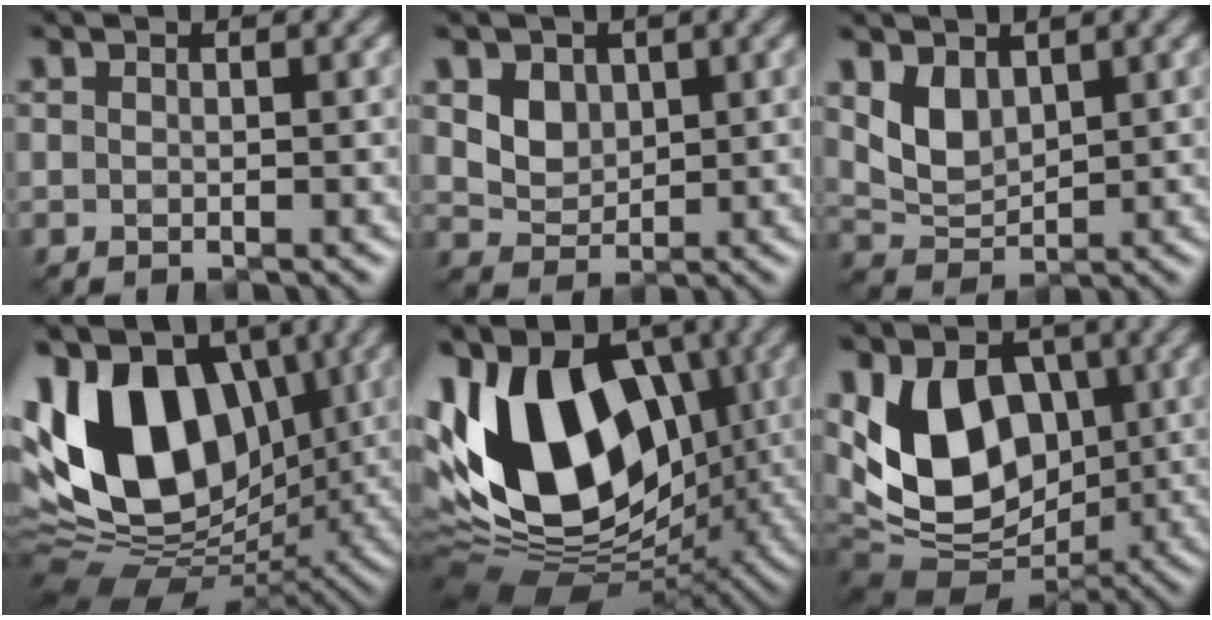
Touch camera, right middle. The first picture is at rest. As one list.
[{"total": 3.1, "force": [0.9, 2.5, 1.6], "torque": [-0.041, -0.017, 0.019]}, {"total": 3.4, "force": [1.3, 2.1, 2.2], "torque": [-0.050, -0.009, 0.029]}, {"total": 16.1, "force": [1.6, 10.8, 11.9], "torque": [-0.234, 0.024, 0.004]}, {"total": 16.9, "force": [0.2, 11.3, 12.6], "torque": [-0.215, 0.015, -0.025]}, {"total": 10.5, "force": [0.4, 7.4, 7.4], "torque": [-0.122, -0.010, -0.009]}]